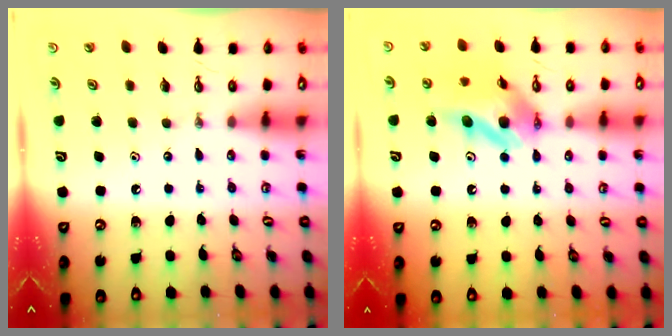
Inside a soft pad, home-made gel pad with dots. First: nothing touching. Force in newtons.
{"total": 11.4, "press": 11.3, "slide": 1.2}